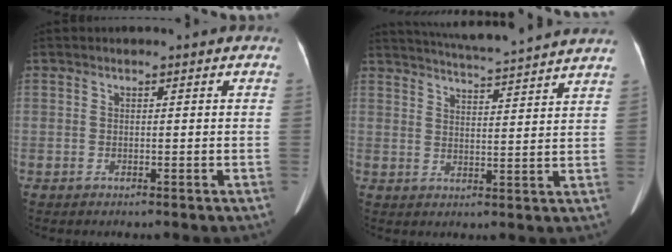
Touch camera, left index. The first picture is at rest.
{"total": 17.4, "force": [16.1, -0.6, 6.4], "torque": [-0.115, -0.007, 0.212]}